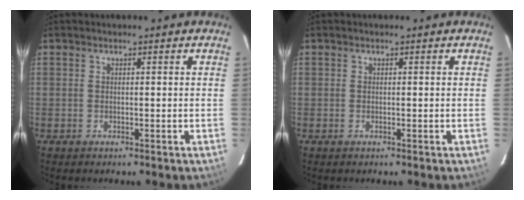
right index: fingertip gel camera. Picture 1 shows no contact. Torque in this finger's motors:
{"motor_torque": [0.07, -0.02, 0.04, 0.01]}